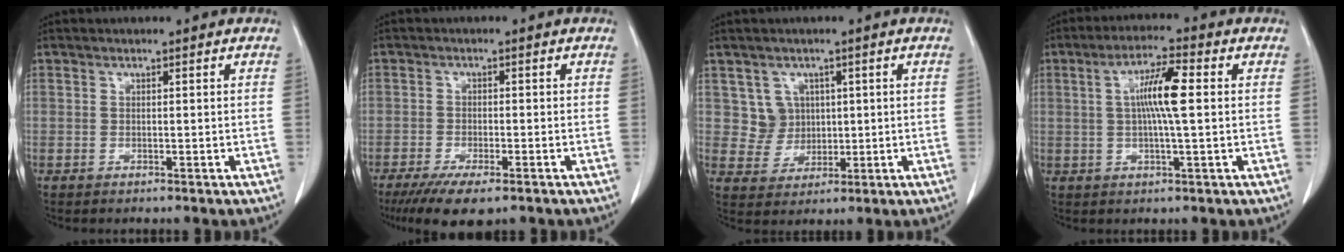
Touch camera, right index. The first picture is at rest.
{"total": 7.2, "force": [-5.0, 2.1, 4.8], "torque": [-0.080, -0.015, -0.081]}
{"total": 4.5, "force": [1.4, 4.3, 0.3], "torque": [-0.002, 0.011, 0.031]}
{"total": 7.4, "force": [0.9, 0.3, 7.3], "torque": [-0.137, 0.005, 0.012]}